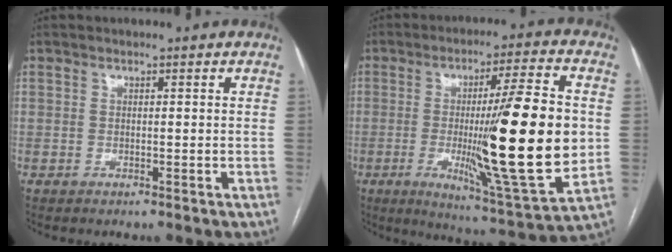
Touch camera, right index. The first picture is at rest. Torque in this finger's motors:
{"motor_torque": [1.96, -0.18, 1.05, 0.21]}